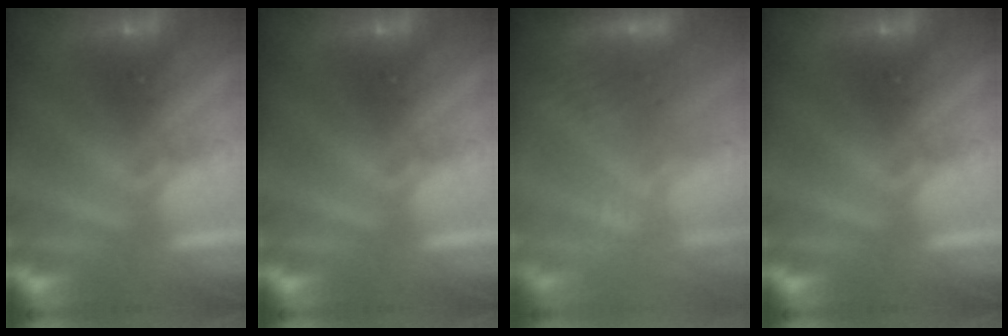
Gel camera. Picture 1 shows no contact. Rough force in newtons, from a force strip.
{"total": 0.0}
{"total": 2.7}
{"total": 0.0}